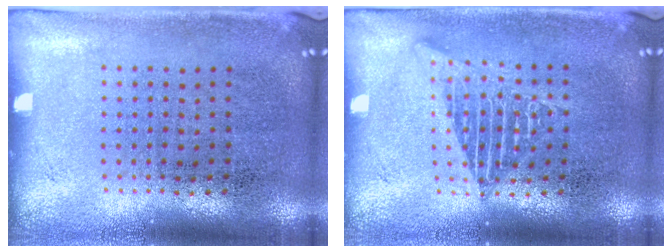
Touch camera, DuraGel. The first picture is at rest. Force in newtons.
{"total": 2.4, "press": 2.4, "slide": 0.2}